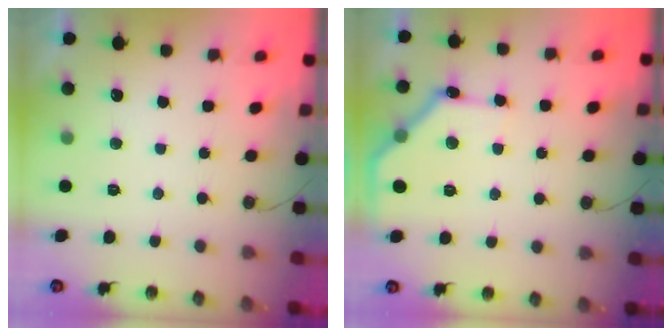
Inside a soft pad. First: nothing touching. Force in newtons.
{"total": 12.8, "press": 12.8, "slide": 0.2}